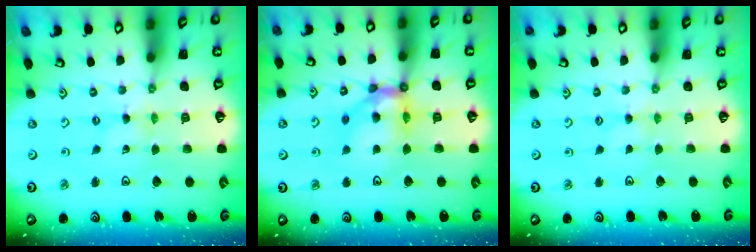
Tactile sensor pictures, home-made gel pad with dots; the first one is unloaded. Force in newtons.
{"total": 12.2, "press": 12.1, "slide": 1.5}
{"total": 1.7, "press": 1.7, "slide": 0.2}